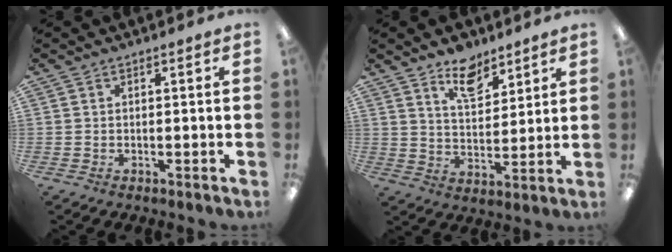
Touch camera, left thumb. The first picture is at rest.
{"total": 9.8, "force": [7.5, 4.6, 4.3], "torque": [-0.058, -0.043, 0.132]}